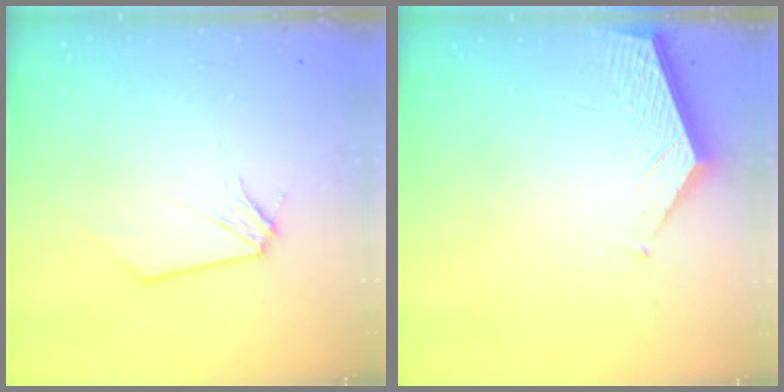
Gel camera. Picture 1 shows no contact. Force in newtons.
{"total": 2.1, "press": 2.1, "slide": 0.2}